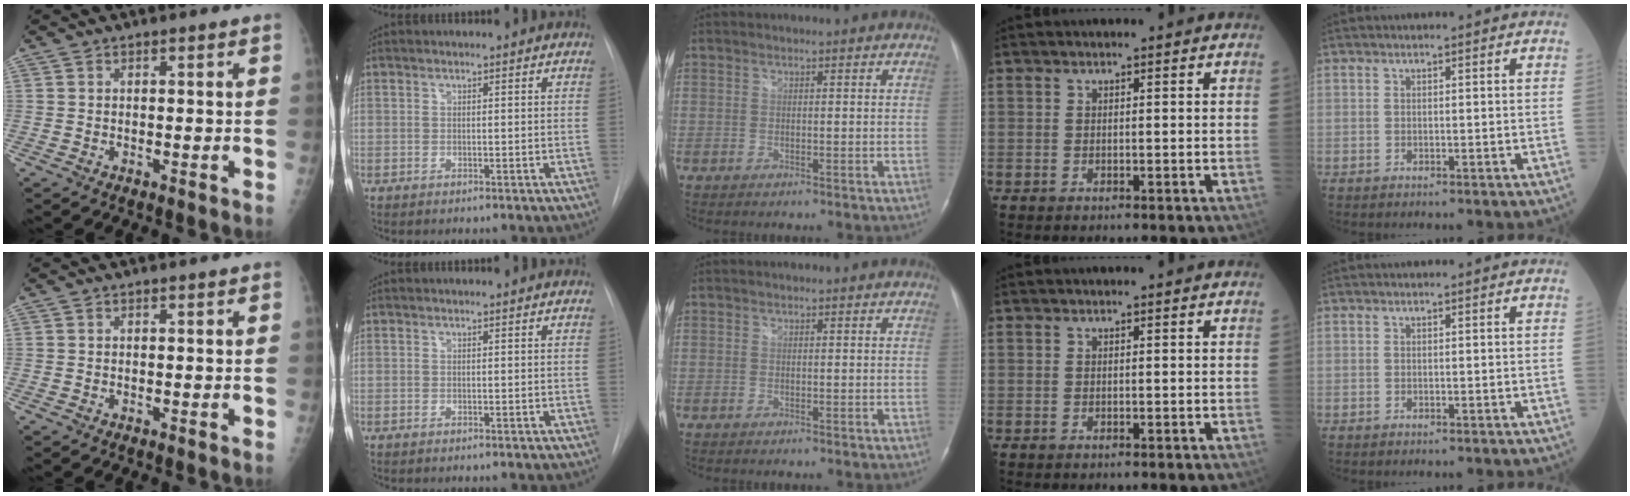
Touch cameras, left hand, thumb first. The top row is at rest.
{}